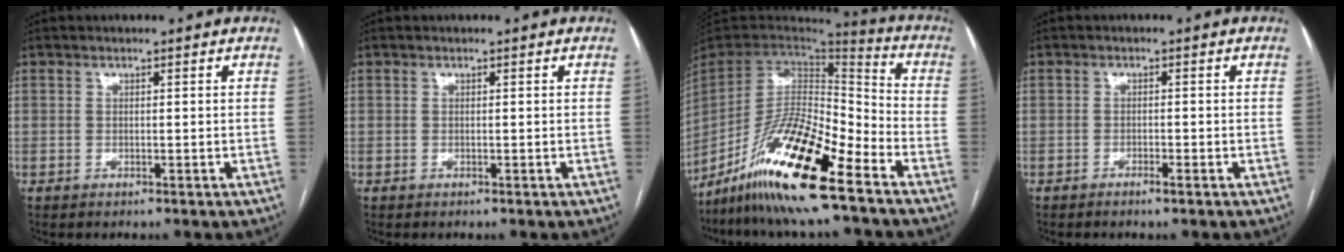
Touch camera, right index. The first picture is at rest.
{"total": 0.0}
{"total": 18.7, "force": [-12.1, 2.6, 14.1], "torque": [-0.290, -0.020, -0.224]}
{"total": 1.3, "force": [-0.9, 0.0, 0.9], "torque": [-0.018, 0.000, -0.016]}